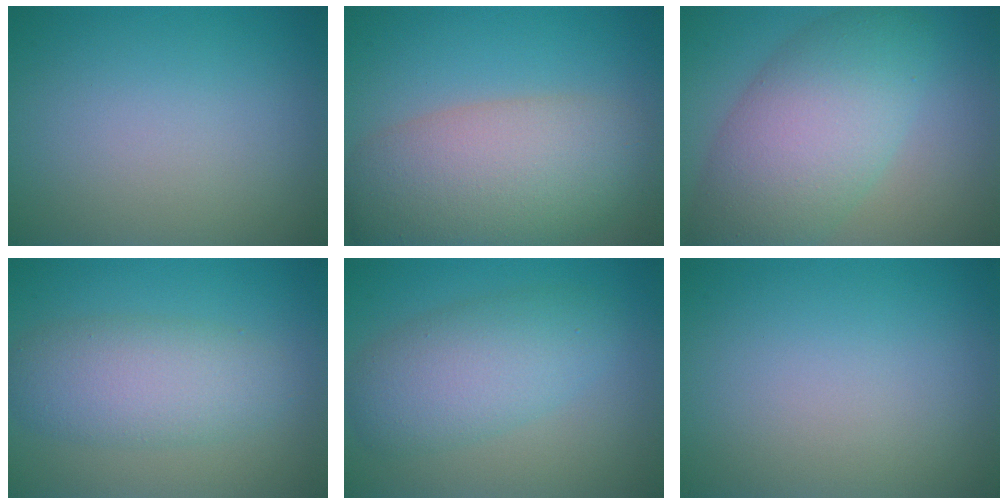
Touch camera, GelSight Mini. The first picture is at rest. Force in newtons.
{"total": 9.2, "press": 9.2, "slide": 0.4}
{"total": 8.7, "press": 8.7, "slide": 0.3}
{"total": 5.1, "press": 5.1, "slide": 0.1}
{"total": 5.4, "press": 5.4, "slide": 0.1}
{"total": 0.0}